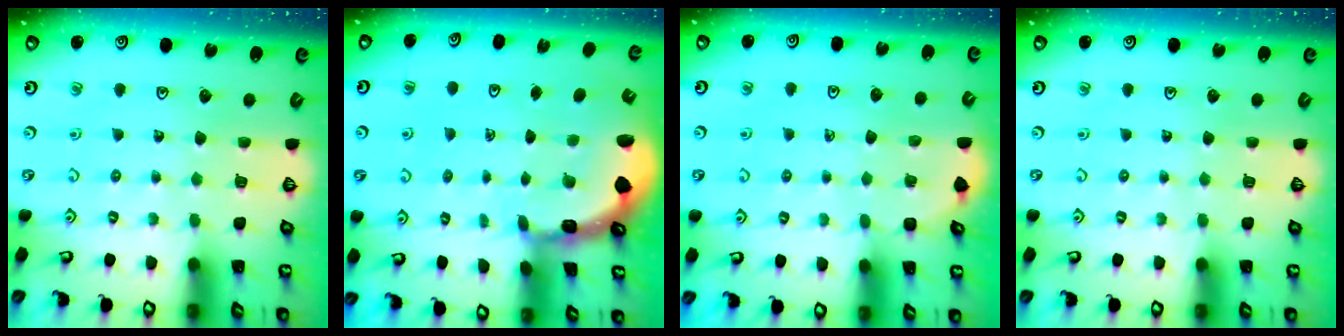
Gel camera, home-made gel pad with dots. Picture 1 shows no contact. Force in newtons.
{"total": 2.1, "press": 1.9, "slide": 1.0}
{"total": 2.3, "press": 2.3, "slide": 0.2}
{"total": 0.0}